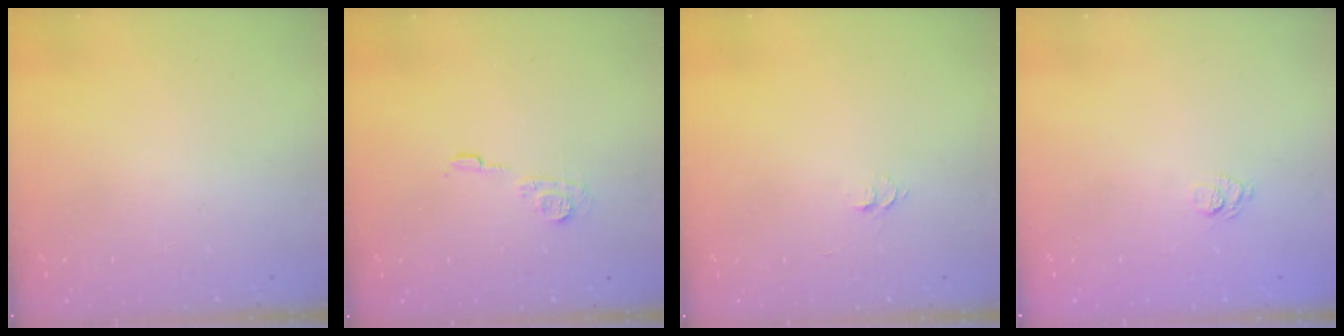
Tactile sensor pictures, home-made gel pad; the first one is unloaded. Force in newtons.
{"total": 6.2, "press": 6.2, "slide": 0.2}
{"total": 4.7, "press": 4.6, "slide": 0.5}
{"total": 6.6, "press": 6.5, "slide": 1.4}